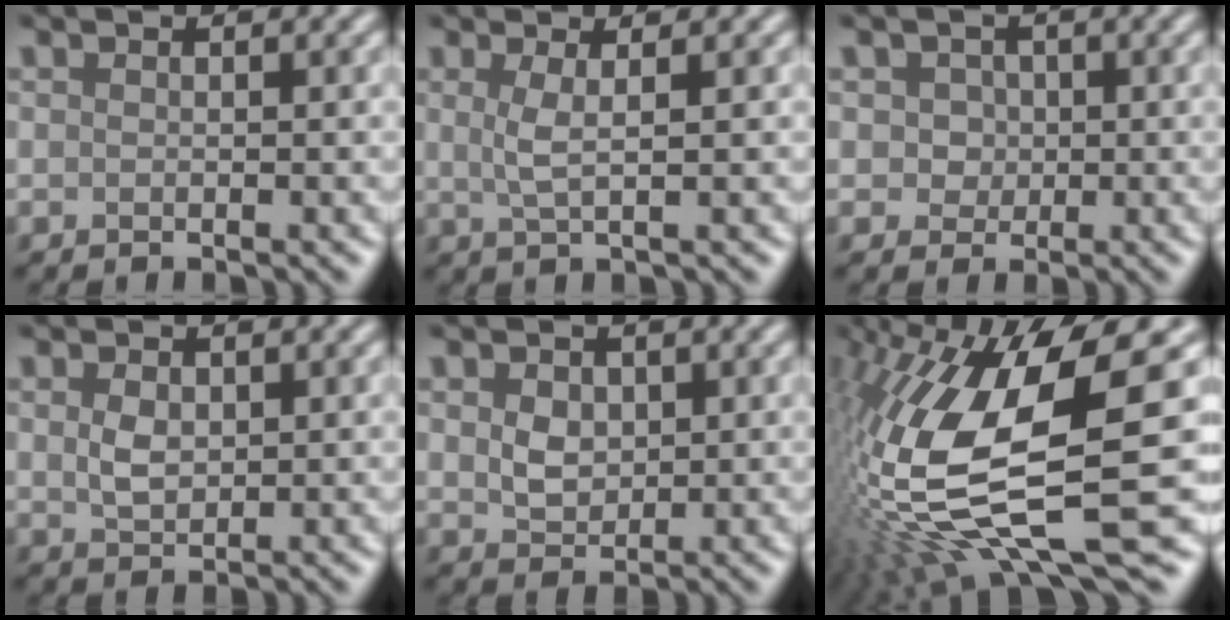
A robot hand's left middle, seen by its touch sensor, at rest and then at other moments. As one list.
[{"total": 2.1, "force": [0.5, 0.6, 1.9], "torque": [-0.037, -0.003, 0.008]}, {"total": 2.5, "force": [0.8, 2.1, 1.1], "torque": [-0.014, 0.011, 0.010]}, {"total": 2.0, "force": [0.5, 1.3, 1.4], "torque": [-0.032, -0.001, 0.013]}, {"total": 2.2, "force": [0.7, 1.7, 1.3], "torque": [-0.028, -0.002, 0.014]}, {"total": 16.0, "force": [-2.2, 5.2, 14.9], "torque": [-0.314, -0.007, -0.034]}]